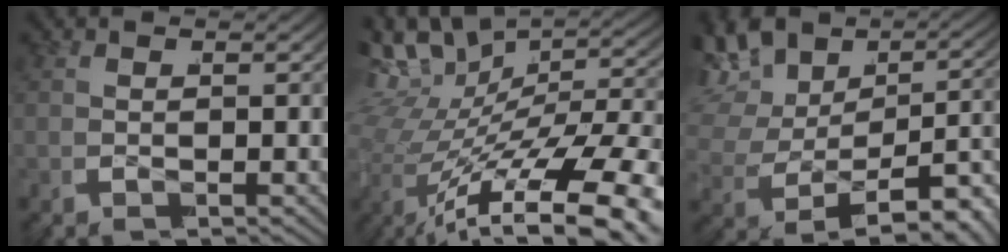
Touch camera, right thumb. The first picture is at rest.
{"total": 11.8, "force": [-0.8, 7.6, 9.0], "torque": [-0.182, -0.018, -0.005]}
{"total": 10.4, "force": [-0.5, 7.6, 7.1], "torque": [-0.146, -0.016, -0.001]}